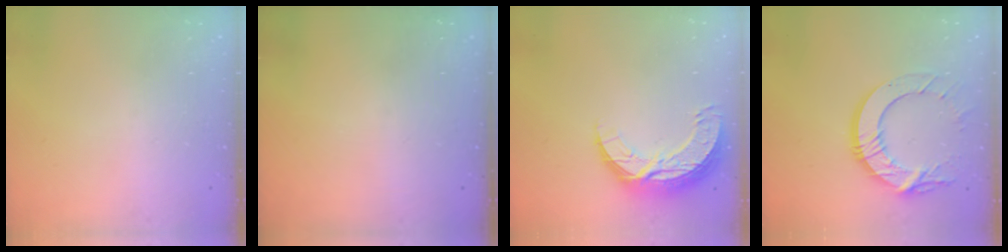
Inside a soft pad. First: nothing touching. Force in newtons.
{"total": 0.0}
{"total": 10.7, "press": 10.7, "slide": 0.7}
{"total": 14.5, "press": 14.5, "slide": 1.3}